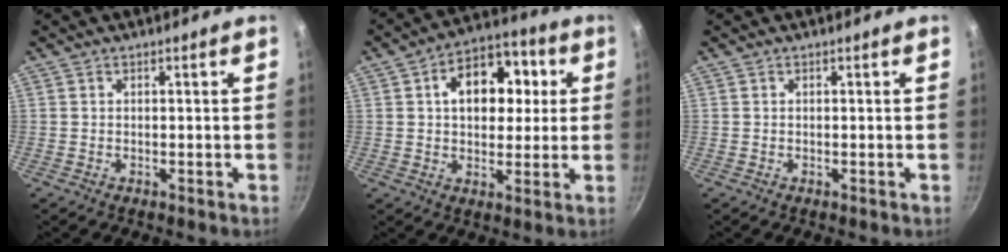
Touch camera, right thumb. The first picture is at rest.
{"total": 14.2, "force": [3.1, 9.8, 9.8], "torque": [-0.104, 0.015, 0.034]}
{"total": 0.0}